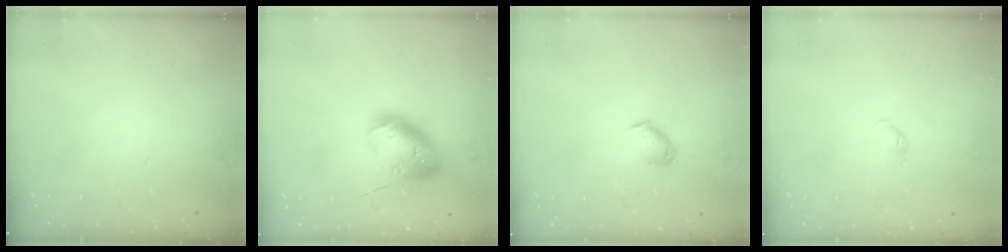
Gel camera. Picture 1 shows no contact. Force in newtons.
{"total": 16.3, "press": 16.1, "slide": 2.5}
{"total": 6.3, "press": 6.2, "slide": 0.7}
{"total": 2.6, "press": 2.6, "slide": 0.4}